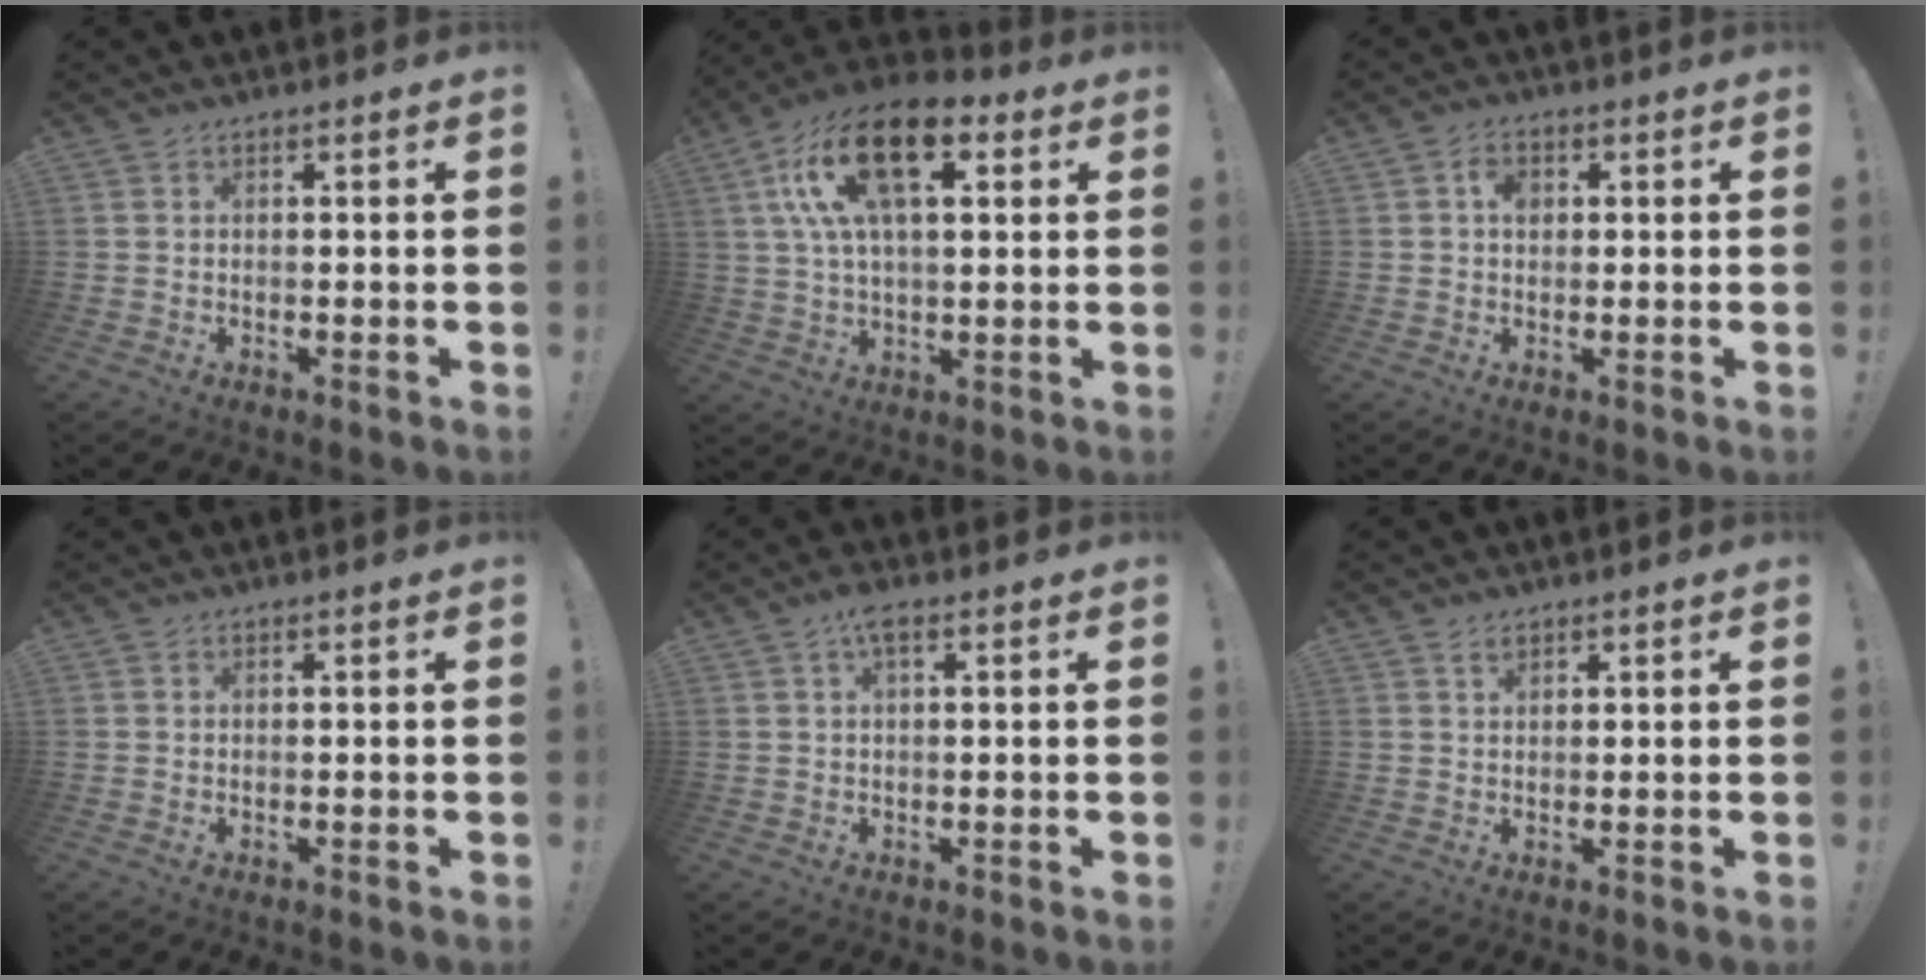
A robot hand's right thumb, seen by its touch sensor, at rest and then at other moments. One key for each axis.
{"total": 18.6, "fx": 7.5, "fy": 9.0, "fz": 14.5, "tx": -0.265, "ty": -0.016, "tz": 0.126}
{"total": 3.5, "fx": 0.8, "fy": 2.6, "fz": 2.1, "tx": -0.031, "ty": 0.002, "tz": 0.011}
{"total": 0.0}
{"total": 3.3, "fx": 1.7, "fy": 0.9, "fz": 2.7, "tx": -0.041, "ty": -0.004, "tz": 0.025}
{"total": 1.7, "fx": 1.3, "fy": 0.8, "fz": 0.7, "tx": -0.002, "ty": -0.006, "tz": 0.022}